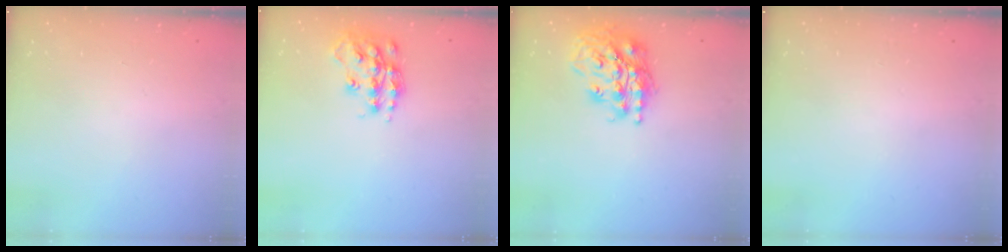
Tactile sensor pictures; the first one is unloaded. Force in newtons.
{"total": 14.7, "press": 14.7, "slide": 0.9}
{"total": 19.9, "press": 19.8, "slide": 2.4}
{"total": 0.0}